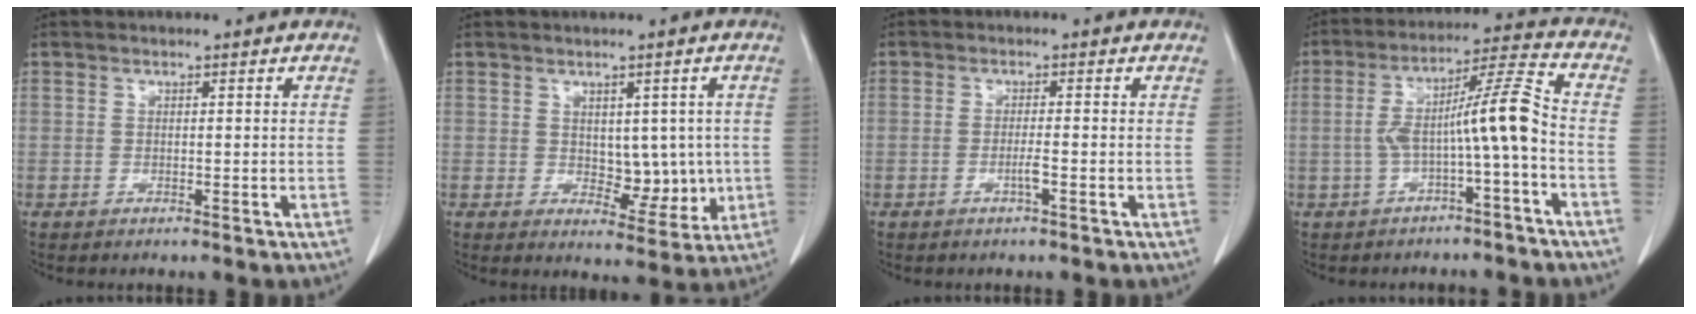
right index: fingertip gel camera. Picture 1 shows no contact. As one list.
[{"total": 6.0, "force": [0.2, 3.7, 4.7], "torque": [-0.051, -0.001, 0.017]}, {"total": 1.8, "force": [-0.7, -0.1, 1.6], "torque": [-0.033, -0.002, -0.014]}, {"total": 9.3, "force": [-2.0, 0.1, 9.1], "torque": [-0.157, 0.034, -0.034]}]